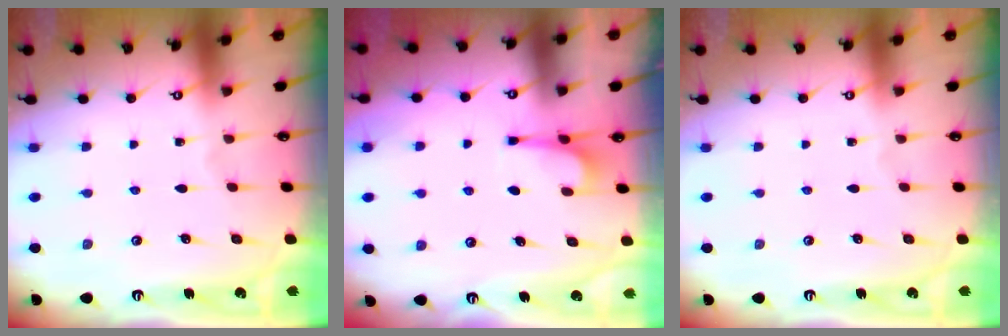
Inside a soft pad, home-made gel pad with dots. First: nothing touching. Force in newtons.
{"total": 3.8, "press": 3.8, "slide": 0.3}
{"total": 0.0}